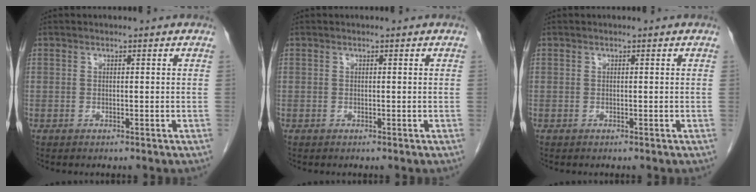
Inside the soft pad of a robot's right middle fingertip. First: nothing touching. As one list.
[{"total": 0.0}, {"total": 0.0}]